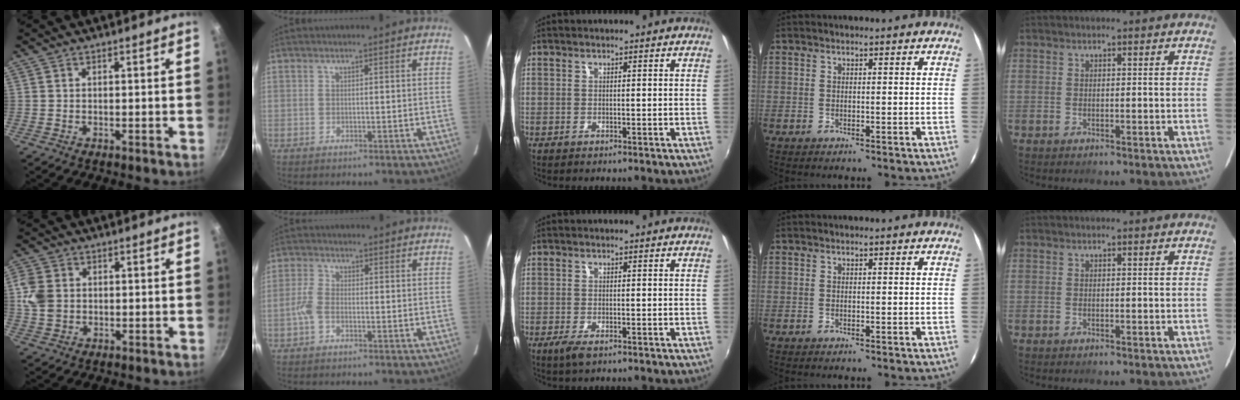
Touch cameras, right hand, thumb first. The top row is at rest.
{"thumb": {"total": 6.5, "force": [0.5, 5.3, 3.7], "torque": [-0.064, 0.000, 0.006]}, "index": {"total": 3.1, "force": [-1.4, 1.6, 2.3], "torque": [-0.060, 0.005, -0.029]}, "middle": {"total": 2.8, "force": [-1.6, 0.9, 2.0], "torque": [-0.042, -0.011, -0.028]}}